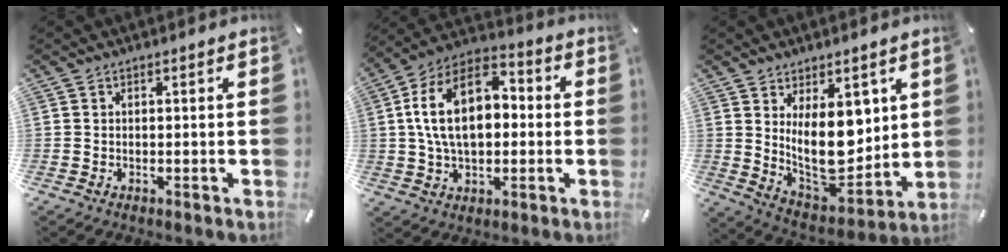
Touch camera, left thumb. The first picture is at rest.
{"total": 16.5, "force": [1.4, 10.9, 12.3], "torque": [-0.241, 0.010, 0.019]}
{"total": 14.6, "force": [4.6, 8.3, 11.1], "torque": [-0.179, -0.053, 0.085]}